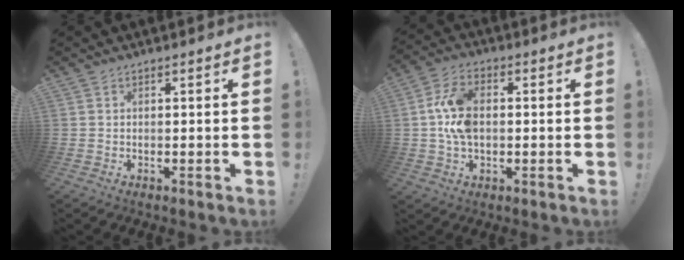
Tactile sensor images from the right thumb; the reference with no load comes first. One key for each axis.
{"total": 11.5, "fx": 0.4, "fy": 7.7, "fz": 8.5, "tx": -0.168, "ty": 0.011, "tz": 0.011}